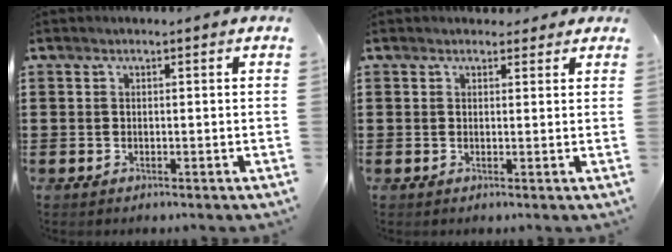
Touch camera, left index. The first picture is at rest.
{"total": 1.7, "force": [1.4, 1.0, 0.2], "torque": [0.000, 0.004, 0.025]}